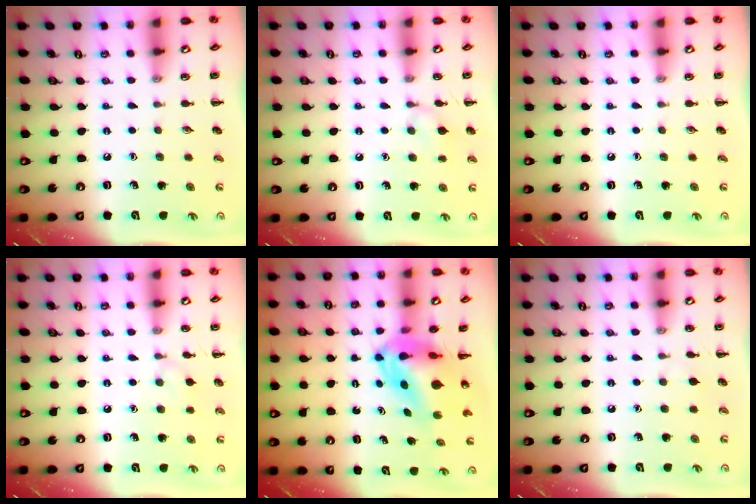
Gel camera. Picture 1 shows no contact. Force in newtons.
{"total": 7.3, "press": 6.9, "slide": 2.1}
{"total": 0.0}
{"total": 5.8, "press": 5.5, "slide": 2.0}
{"total": 8.3, "press": 7.9, "slide": 2.5}
{"total": 3.4, "press": 3.3, "slide": 1.0}